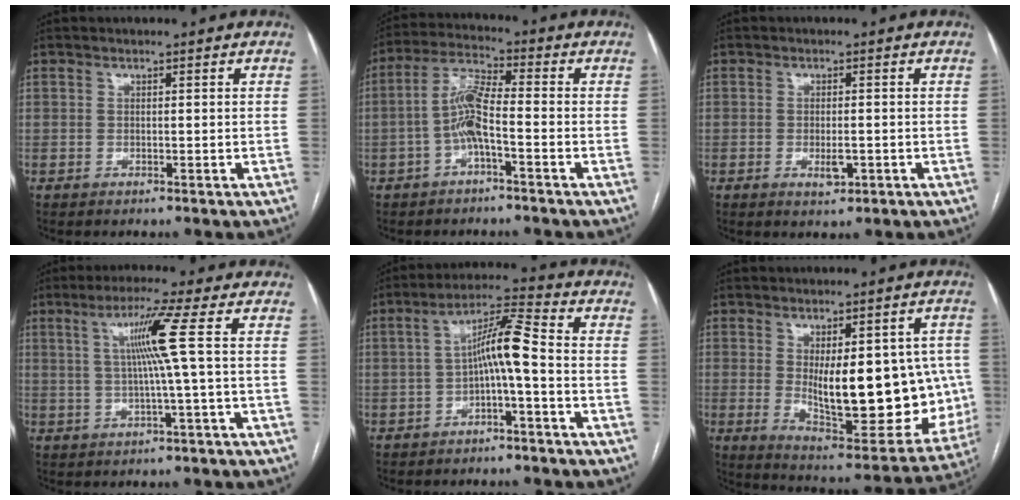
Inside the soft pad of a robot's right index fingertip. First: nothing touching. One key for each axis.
{"total": 6.7, "fx": -1.8, "fy": 1.1, "fz": 6.3, "tx": -0.132, "ty": 0.018, "tz": -0.038}
{"total": 2.5, "fx": -0.8, "fy": 1.1, "fz": 2.1, "tx": -0.037, "ty": 0.001, "tz": -0.005}
{"total": 7.0, "fx": 1.2, "fy": -2.0, "fz": 6.6, "tx": -0.121, "ty": 0.008, "tz": 0.029}
{"total": 7.4, "fx": -1.4, "fy": 0.3, "fz": 7.2, "tx": -0.128, "ty": 0.028, "tz": -0.025}
{"total": 19.8, "fx": -0.3, "fy": 7.4, "fz": 18.3, "tx": -0.229, "ty": 0.001, "tz": 0.023}